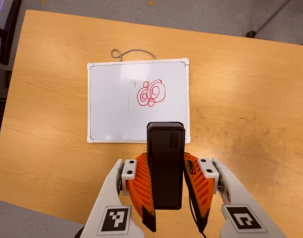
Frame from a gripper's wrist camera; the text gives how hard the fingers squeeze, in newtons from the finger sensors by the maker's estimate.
{"total": 6.1, "left": 4.2, "right": 7.9}